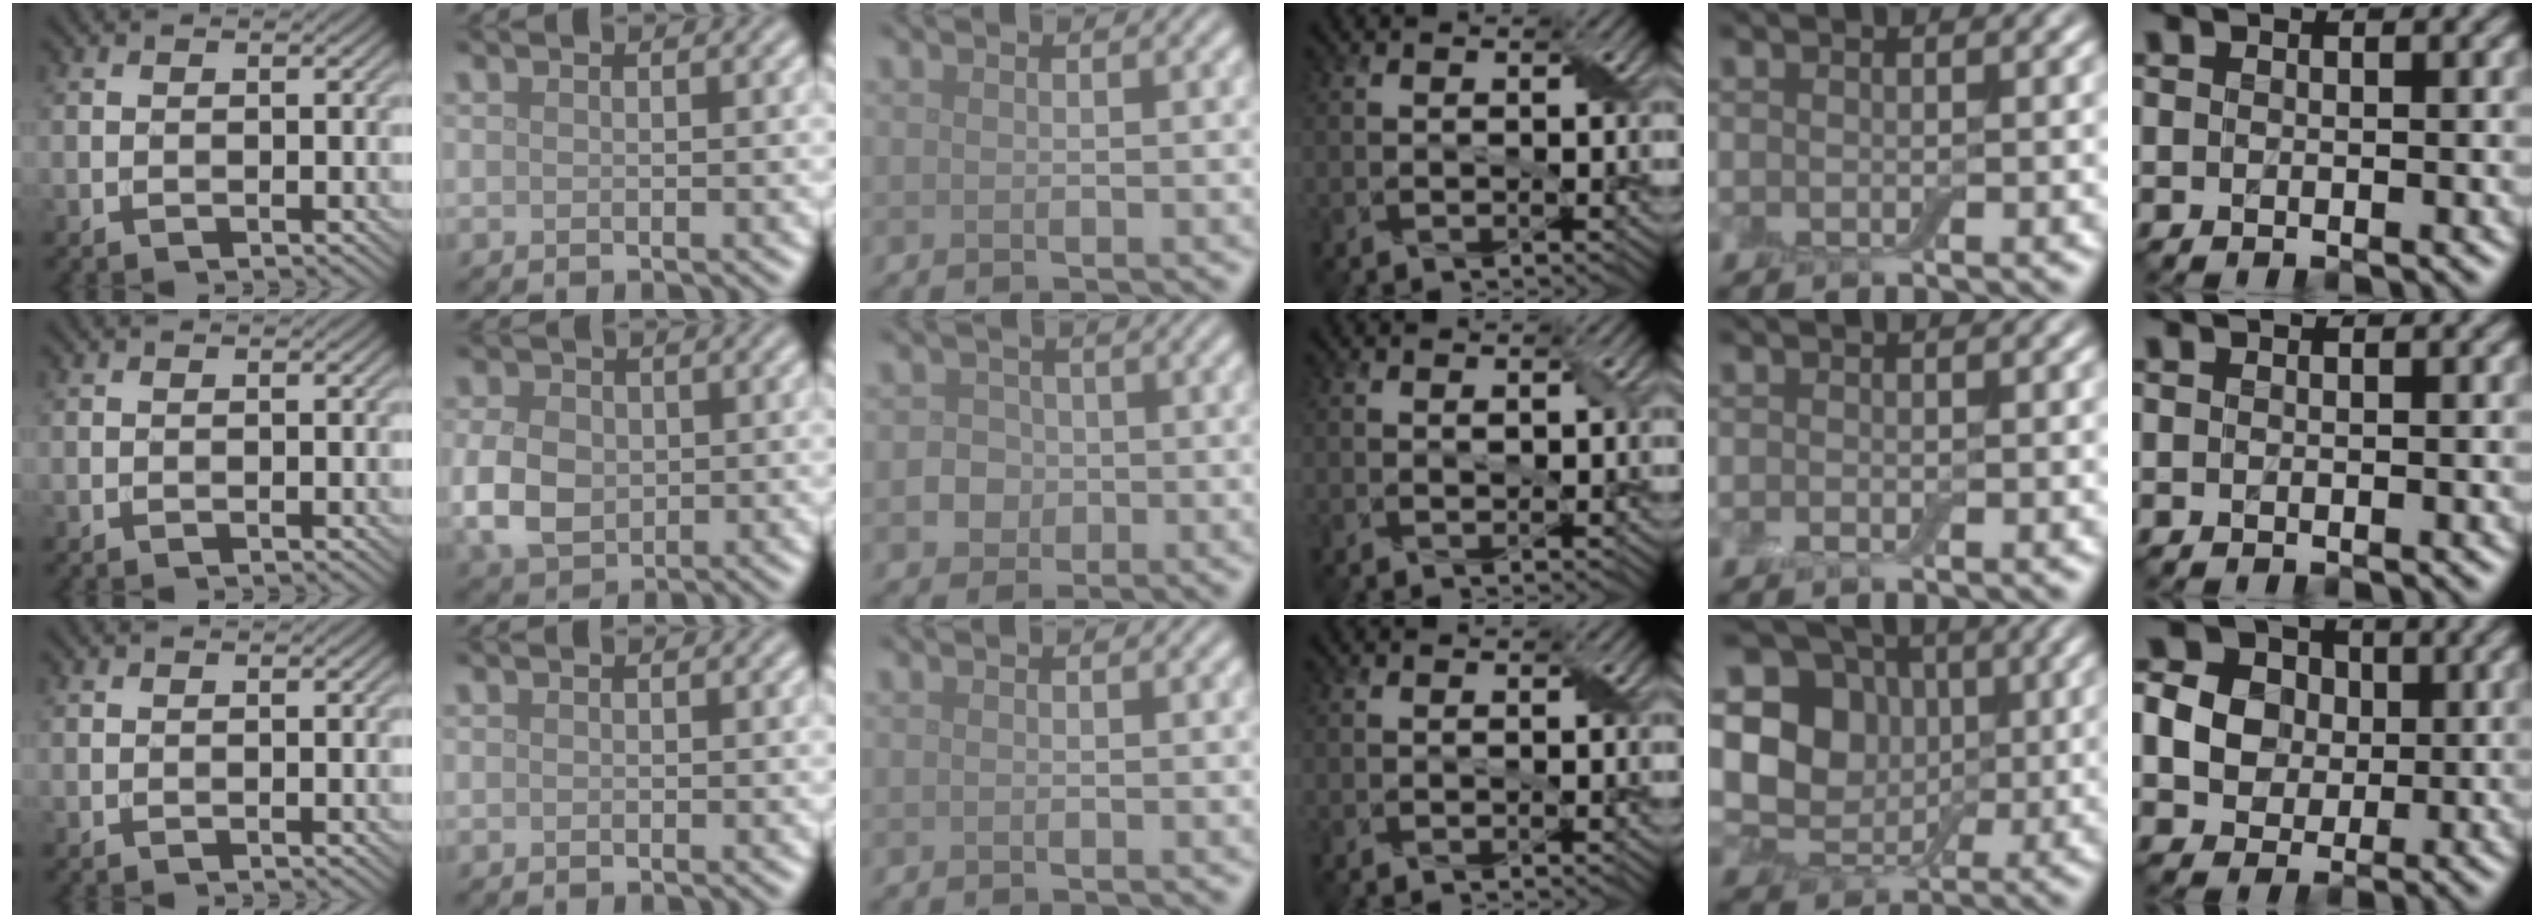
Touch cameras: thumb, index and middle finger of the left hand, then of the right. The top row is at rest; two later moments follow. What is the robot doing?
{"motion": "fold", "object": "aluminum foil"}